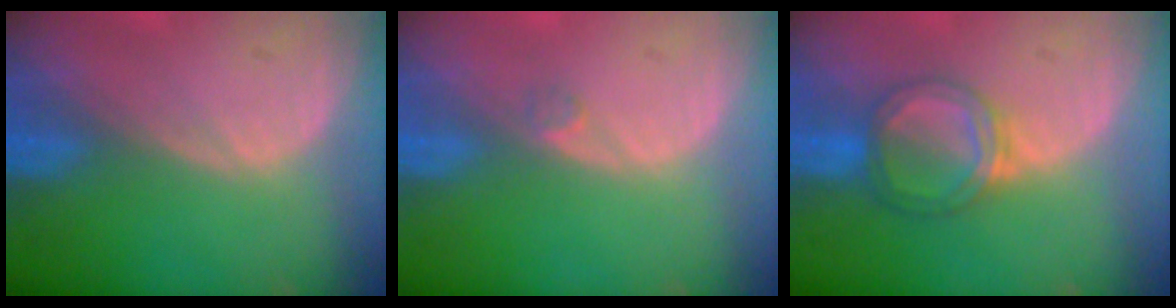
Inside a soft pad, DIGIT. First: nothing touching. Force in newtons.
{"total": 0.9, "press": 0.8, "slide": 0.5}
{"total": 5.4, "press": 5.2, "slide": 1.7}